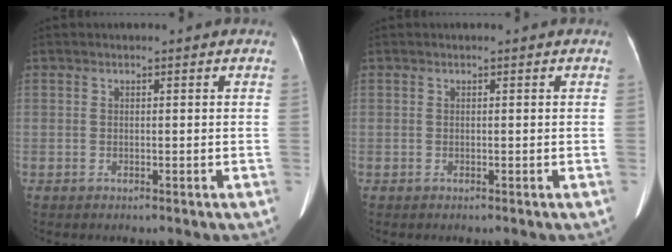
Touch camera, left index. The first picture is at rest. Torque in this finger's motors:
{"motor_torque": [0.05, 0.05, 0.03, 0.00]}